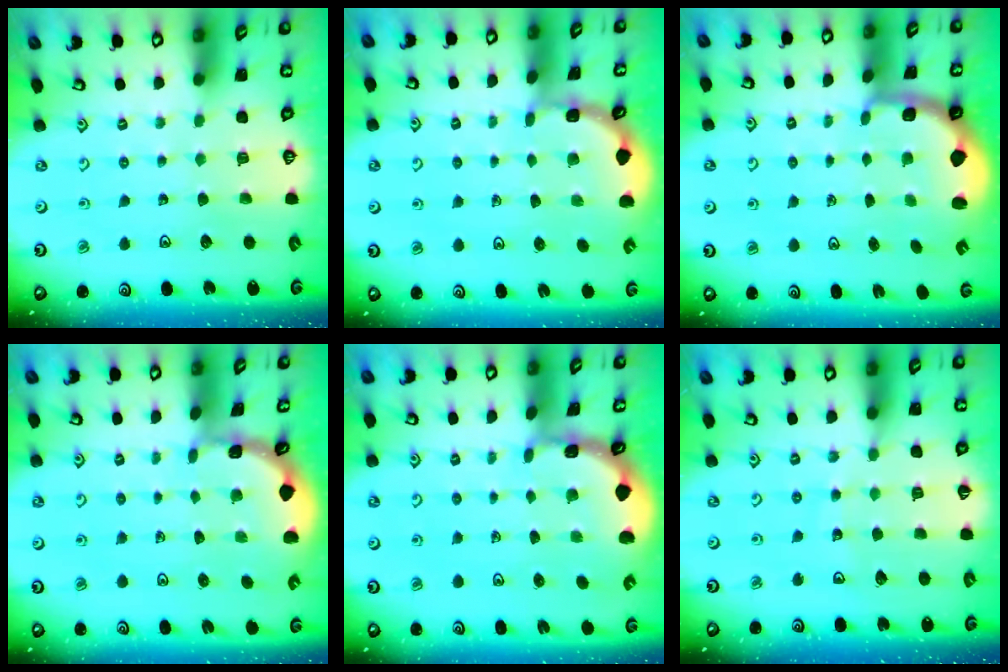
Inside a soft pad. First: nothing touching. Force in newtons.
{"total": 1.6, "press": 1.5, "slide": 0.1}
{"total": 2.4, "press": 1.1, "slide": 2.1}
{"total": 1.0, "press": 1.0, "slide": 0.1}
{"total": 1.2, "press": 1.2, "slide": 0.1}
{"total": 7.3, "press": 7.3, "slide": 0.8}